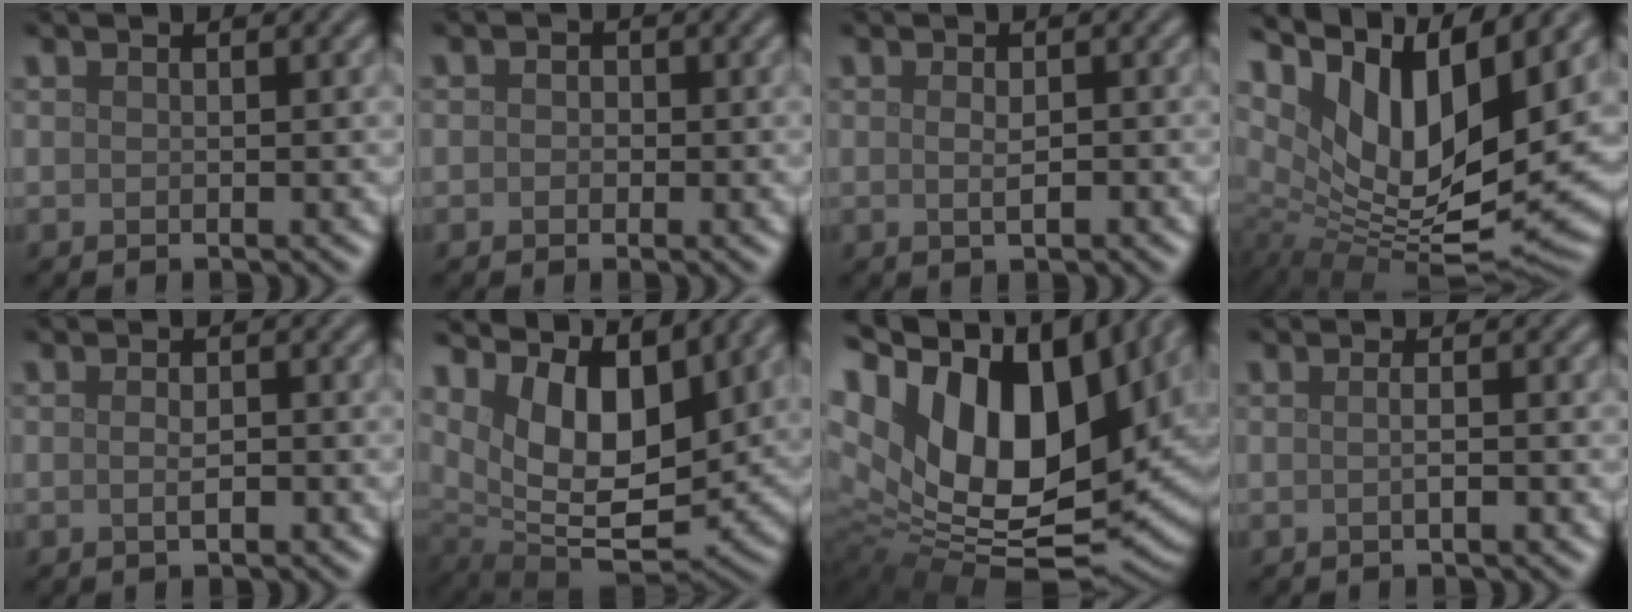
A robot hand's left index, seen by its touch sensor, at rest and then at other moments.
{"total": 1.3, "force": [0.2, 1.2, 0.7], "torque": [-0.001, 0.001, -0.013]}
{"total": 1.6, "force": [-0.1, 0.6, 1.5], "torque": [-0.029, -0.002, -0.001]}
{"total": 13.4, "force": [5.5, 5.4, 10.9], "torque": [-0.192, -0.004, 0.106]}
{"total": 1.5, "force": [-0.4, 0.7, 1.3], "torque": [-0.024, 0.000, -0.007]}
{"total": 10.3, "force": [4.8, 5.0, 7.6], "torque": [-0.142, -0.010, 0.085]}
{"total": 19.6, "force": [4.9, 11.8, 14.8], "torque": [-0.280, 0.001, 0.105]}
{"total": 1.7, "force": [-0.1, 0.6, 1.6], "torque": [-0.011, -0.002, -0.006]}